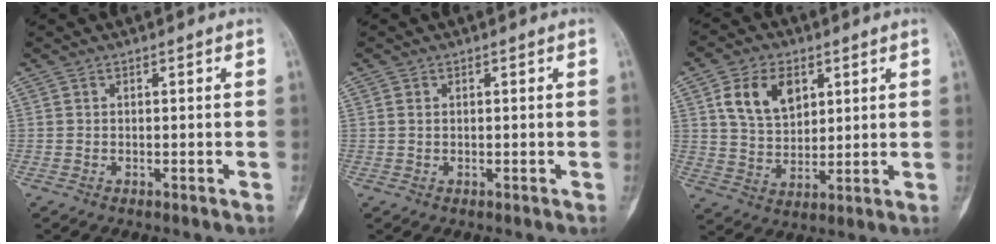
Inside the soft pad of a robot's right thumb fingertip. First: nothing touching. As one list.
[{"total": 0.8, "force": [0.2, 0.6, 0.5], "torque": [-0.013, 0.001, 0.005]}, {"total": 10.6, "force": [4.2, 7.0, 6.8], "torque": [-0.099, -0.014, 0.083]}]